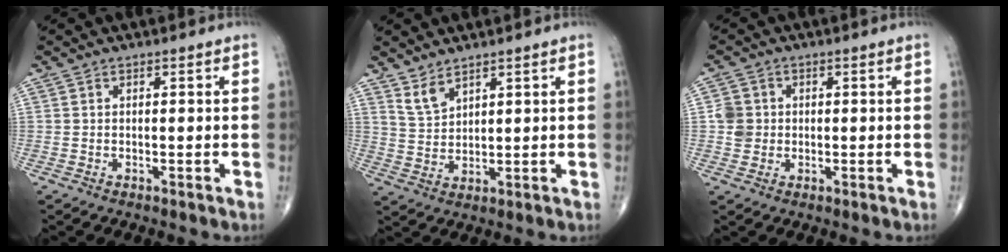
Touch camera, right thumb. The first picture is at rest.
{"total": 3.9, "force": [3.2, 1.3, 1.8], "torque": [-0.032, -0.024, 0.071]}
{"total": 3.7, "force": [0.1, 3.5, 1.2], "torque": [-0.004, 0.004, 0.001]}